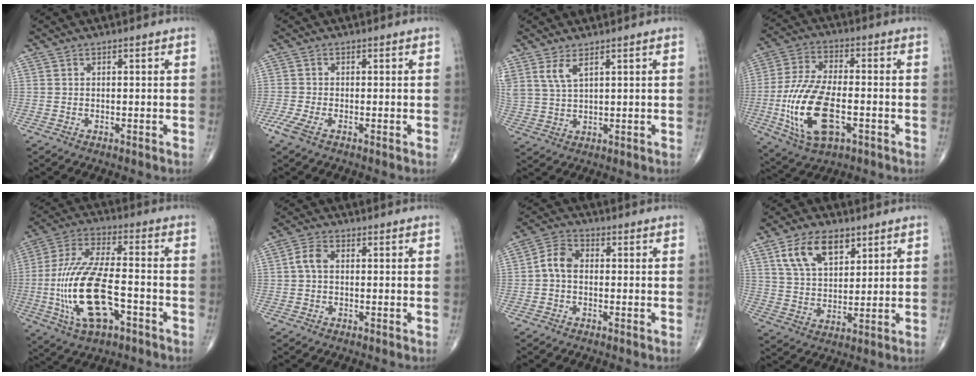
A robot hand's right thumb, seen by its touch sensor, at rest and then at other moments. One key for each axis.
{"total": 3.2, "fx": -1.8, "fy": 0.9, "fz": 2.5, "tx": -0.070, "ty": -0.008, "tz": -0.043}
{"total": 4.5, "fx": 2.7, "fy": 1.5, "fz": 3.2, "tx": -0.073, "ty": -0.012, "tz": 0.063}
{"total": 17.1, "fx": -4.3, "fy": 8.1, "fz": 14.4, "tx": -0.296, "ty": 0.013, "tz": -0.071}
{"total": 18.8, "fx": -5.1, "fy": 7.9, "fz": 16.3, "tx": -0.340, "ty": 0.029, "tz": -0.086}
{"total": 3.1, "fx": 0.0, "fy": 2.0, "fz": 2.4, "tx": -0.048, "ty": 0.009, "tz": -0.006}
{"total": 4.8, "fx": -0.5, "fy": 3.3, "fz": 3.4, "tx": -0.058, "ty": 0.016, "tz": -0.022}
{"total": 10.9, "fx": 5.6, "fy": 6.2, "fz": 7.0, "tx": -0.109, "ty": -0.020, "tz": 0.109}